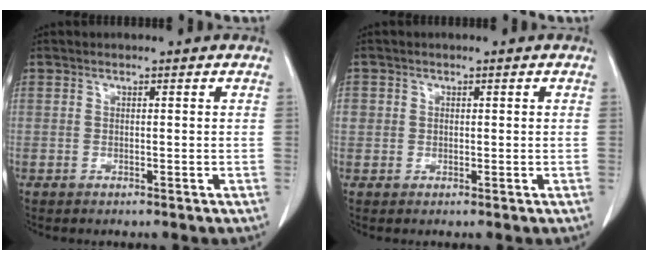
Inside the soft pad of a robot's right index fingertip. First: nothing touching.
{"total": 2.0, "force": [0.2, 1.9, 0.5], "torque": [-0.002, 0.008, 0.007]}